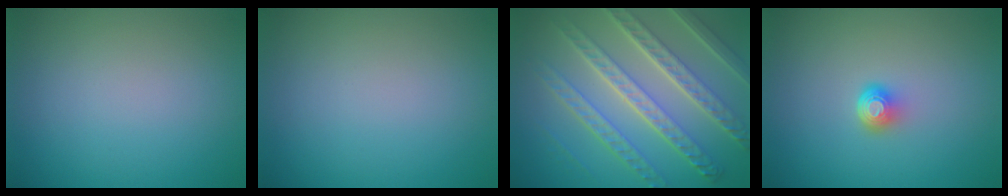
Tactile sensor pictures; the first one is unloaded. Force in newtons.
{"total": 0.0}
{"total": 8.4, "press": 6.2, "slide": 5.8}
{"total": 1.9, "press": 1.3, "slide": 1.4}